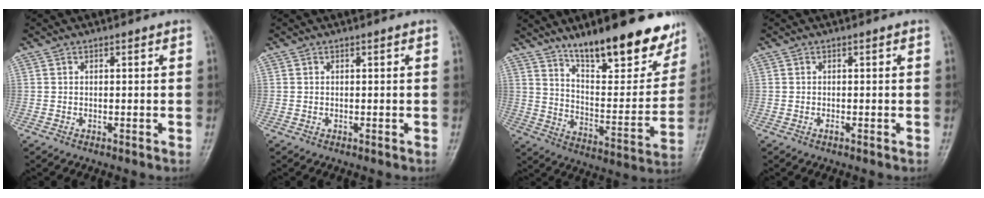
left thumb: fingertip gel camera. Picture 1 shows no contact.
{"total": 0.0}
{"total": 22.1, "force": [15.5, 6.8, 14.2], "torque": [-0.158, -0.083, 0.240]}
{"total": 0.6, "force": [-0.2, 0.1, 0.5], "torque": [-0.008, 0.005, -0.001]}